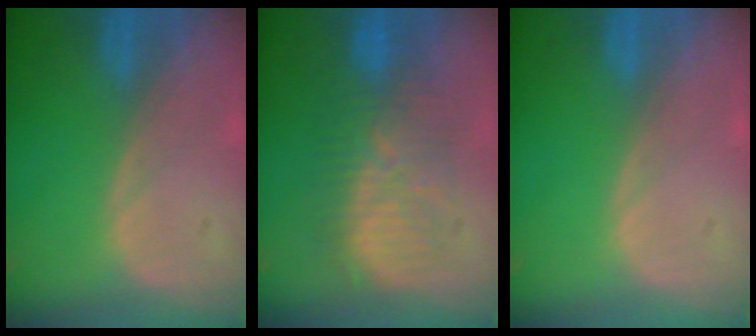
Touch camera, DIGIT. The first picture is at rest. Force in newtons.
{"total": 8.6, "press": 8.6, "slide": 1.0}
{"total": 0.0}